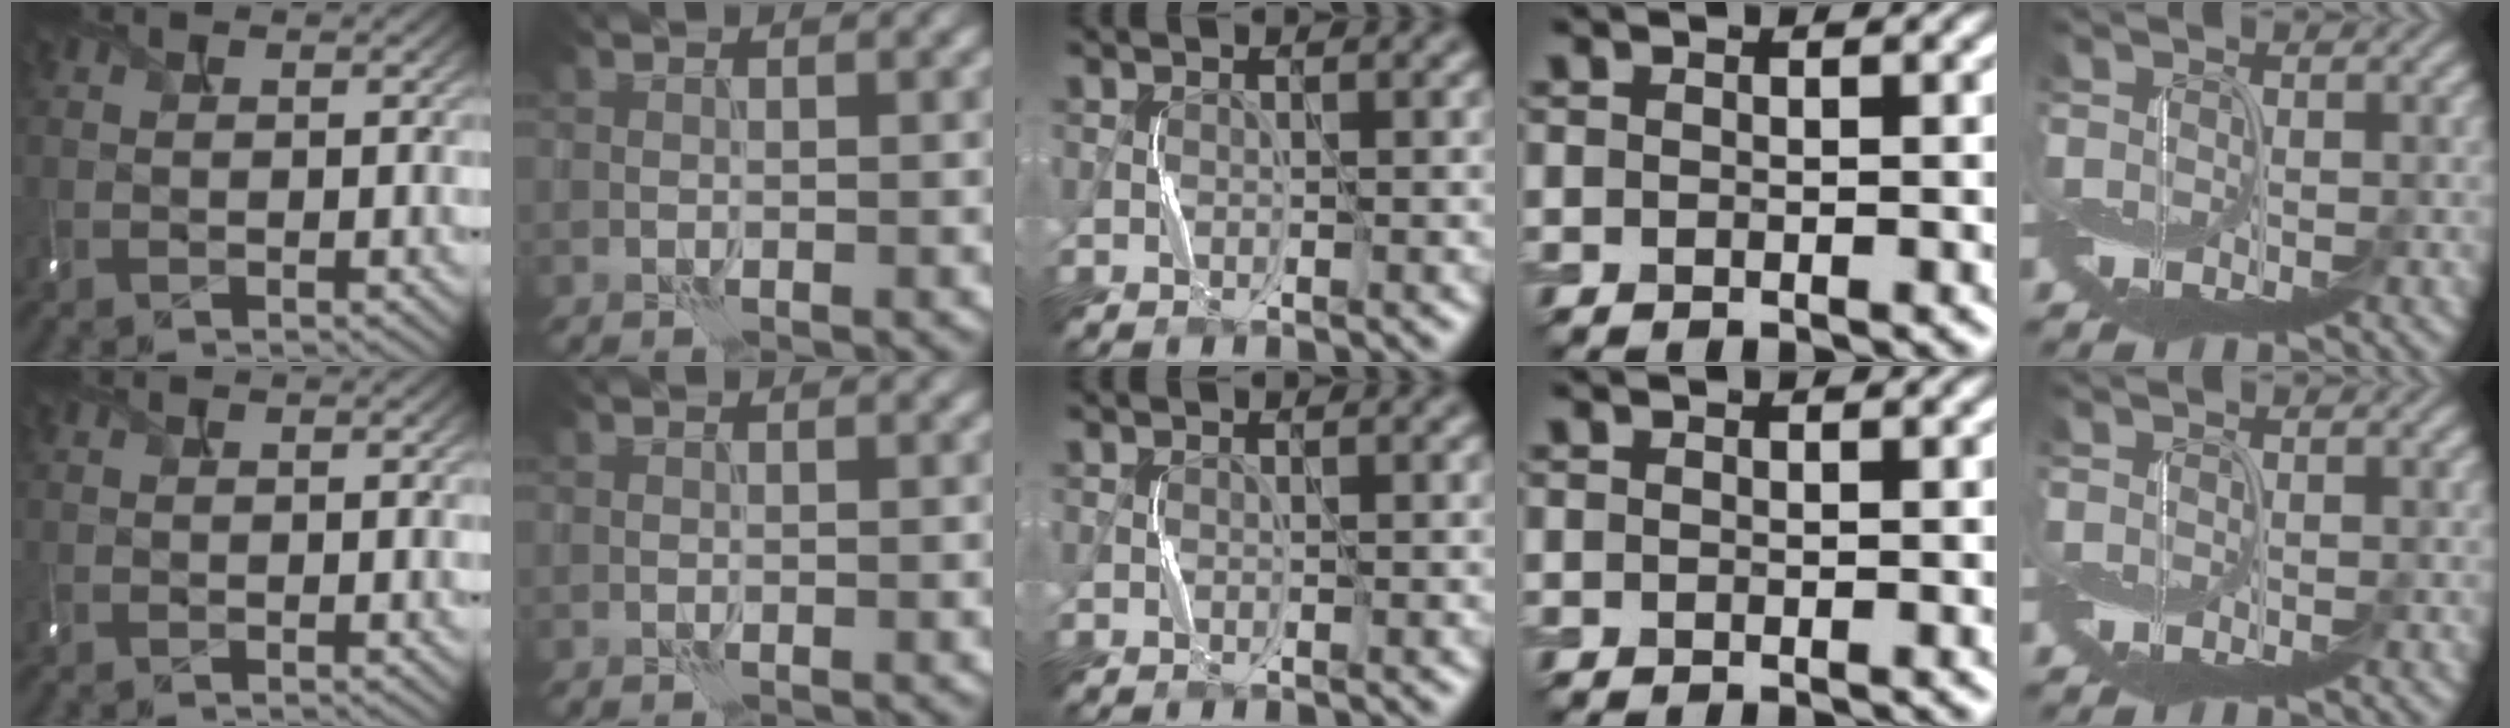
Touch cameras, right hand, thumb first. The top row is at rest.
{}